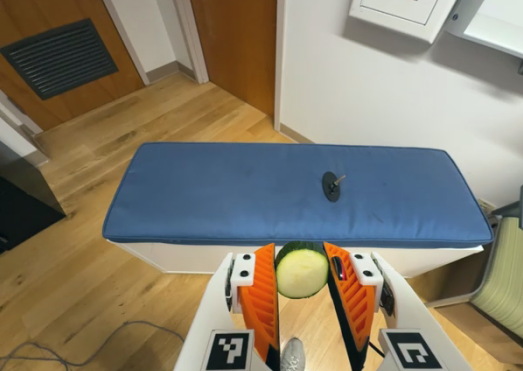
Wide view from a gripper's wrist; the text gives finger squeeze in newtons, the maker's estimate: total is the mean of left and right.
{"total": 7.9, "left": 7.6, "right": 8.1}